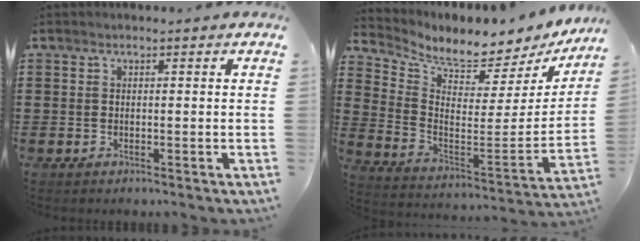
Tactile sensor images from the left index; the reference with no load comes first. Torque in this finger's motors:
{"motor_torque": [2.14, 0.00, 0.14, 0.04]}